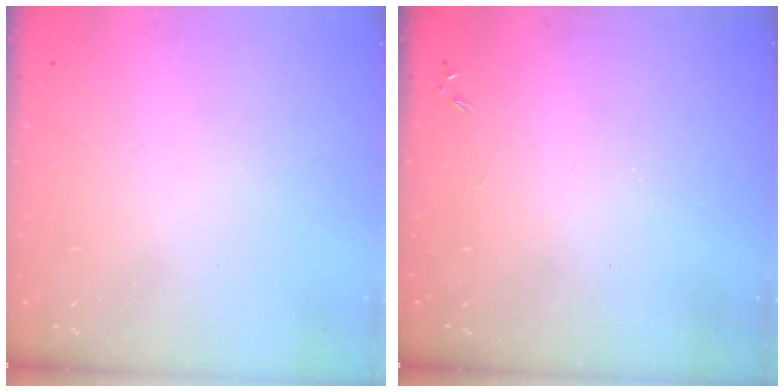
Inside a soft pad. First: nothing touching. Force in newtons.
{"total": 0.0}